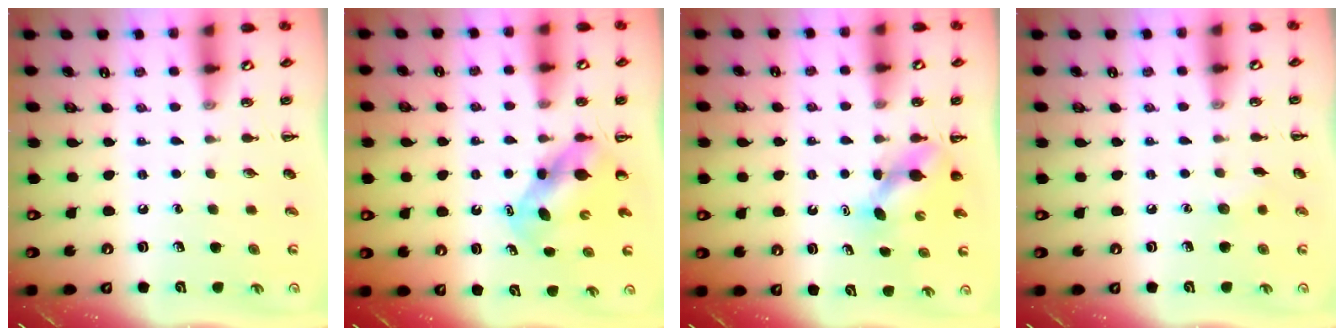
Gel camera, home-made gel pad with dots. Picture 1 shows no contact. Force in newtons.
{"total": 6.1, "press": 6.0, "slide": 1.0}
{"total": 4.6, "press": 4.5, "slide": 0.6}
{"total": 4.9, "press": 4.7, "slide": 1.3}